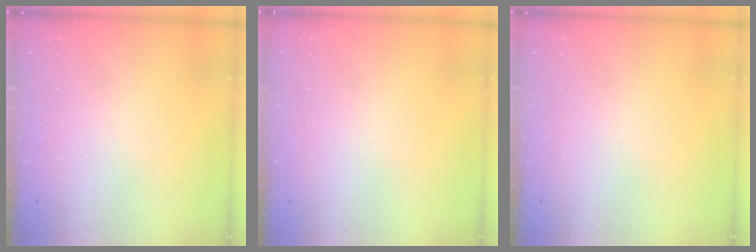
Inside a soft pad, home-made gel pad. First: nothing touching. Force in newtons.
{"total": 0.0}
{"total": 0.0}